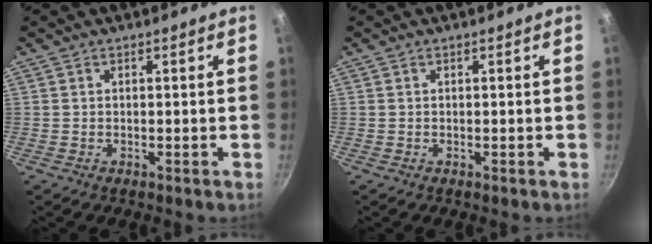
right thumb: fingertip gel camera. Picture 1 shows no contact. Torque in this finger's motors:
{"motor_torque": [0.00, 0.00, 0.00, 0.00, 0.01]}